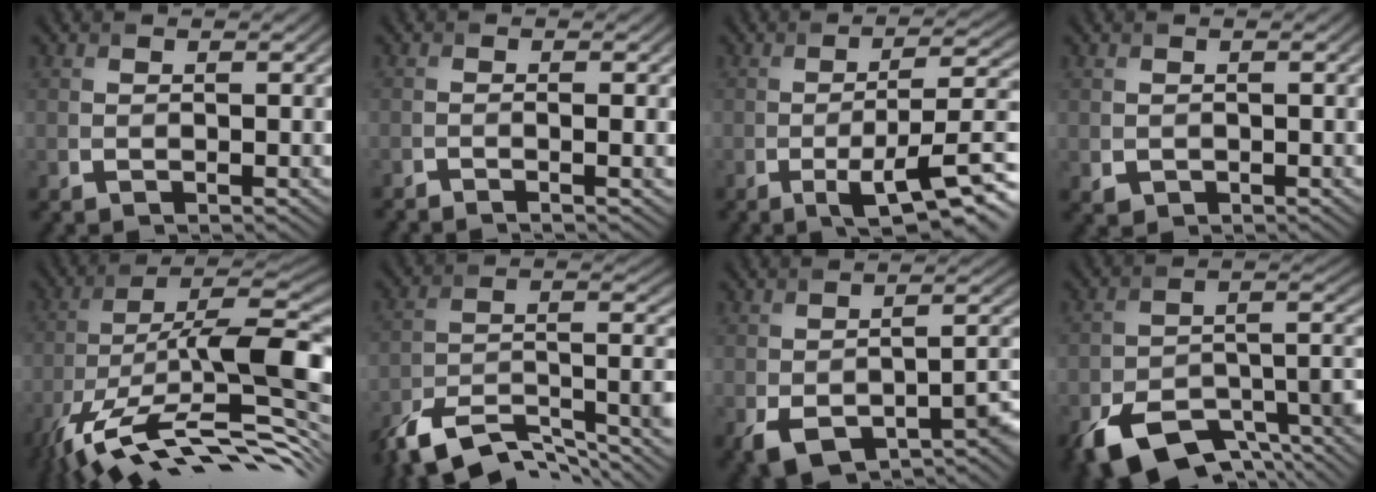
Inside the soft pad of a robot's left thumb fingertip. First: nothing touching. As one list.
[{"total": 1.5, "force": [-0.8, 0.2, 1.3], "torque": [-0.015, 0.002, -0.020]}, {"total": 9.5, "force": [-3.7, 2.4, 8.4], "torque": [-0.137, -0.007, -0.054]}, {"total": 0.9, "force": [-0.1, 0.8, 0.3], "torque": [-0.009, -0.008, 0.001]}, {"total": 17.0, "force": [-7.4, 4.9, 14.5], "torque": [-0.250, 0.015, -0.143]}, {"total": 13.3, "force": [-10.1, 4.2, 7.5], "torque": [-0.146, -0.008, -0.182]}, {"total": 9.3, "force": [-4.8, 4.7, 6.4], "torque": [-0.099, -0.033, -0.064]}, {"total": 13.7, "force": [-8.5, 6.9, 8.3], "torque": [-0.153, -0.035, -0.130]}]